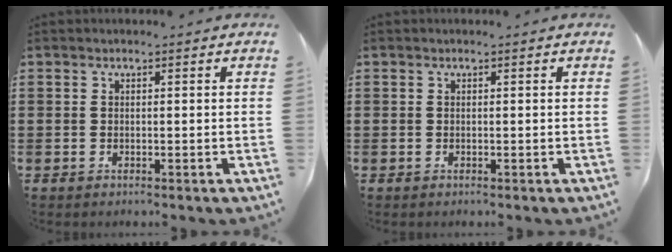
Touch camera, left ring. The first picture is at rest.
{"total": 0.0}